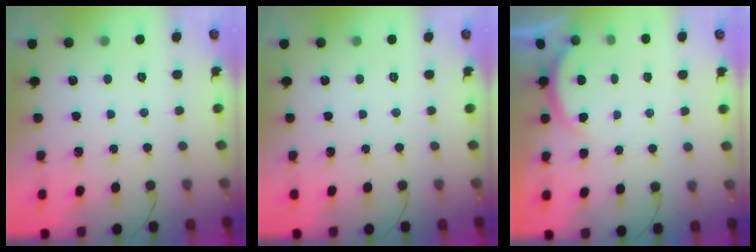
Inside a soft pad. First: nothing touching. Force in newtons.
{"total": 0.0}
{"total": 2.5, "press": 2.4, "slide": 0.6}